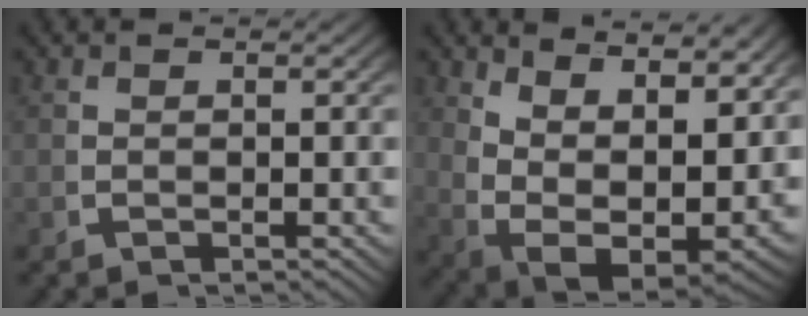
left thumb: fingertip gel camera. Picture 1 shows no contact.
{"total": 13.4, "force": [-0.6, 9.8, 9.1], "torque": [-0.200, -0.067, 0.017]}